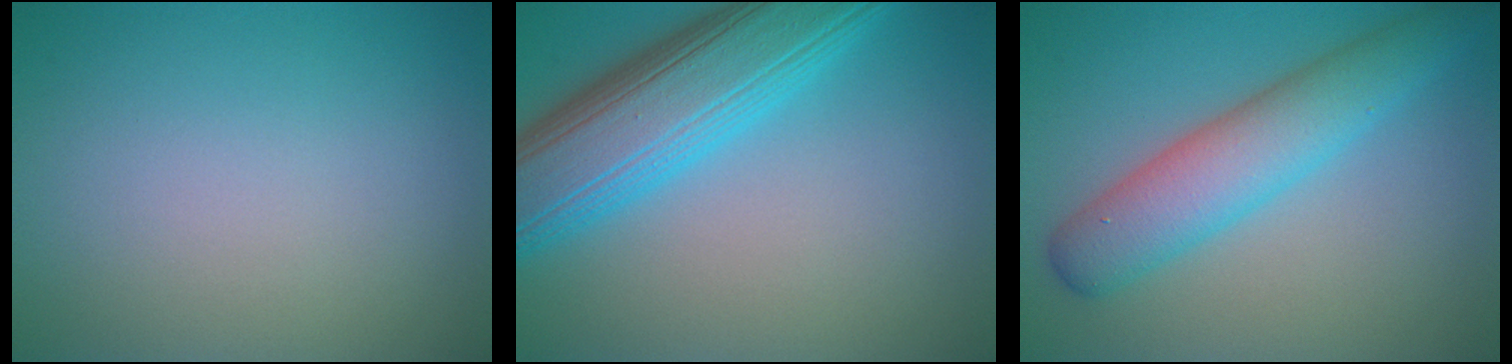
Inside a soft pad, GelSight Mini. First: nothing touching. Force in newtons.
{"total": 9.7, "press": 9.7, "slide": 0.2}
{"total": 5.6, "press": 5.6, "slide": 0.3}